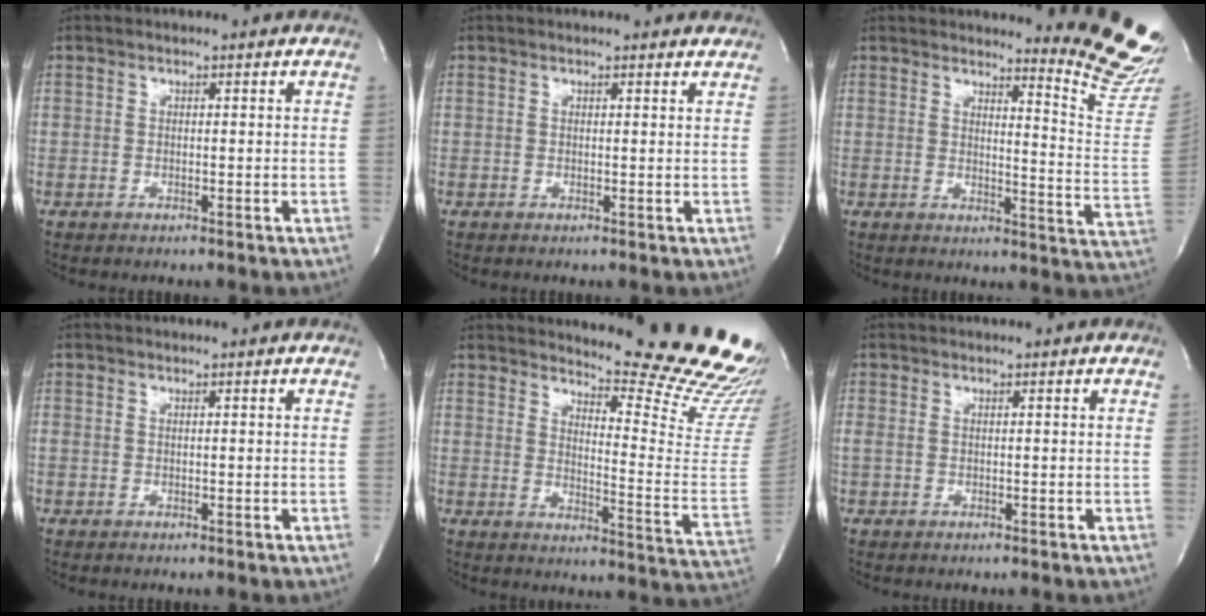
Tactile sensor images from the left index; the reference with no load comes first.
{"total": 3.2, "force": [3.0, 0.7, 0.8], "torque": [-0.015, 0.002, 0.022]}
{"total": 11.9, "force": [11.6, -1.6, 2.4], "torque": [-0.023, -0.144, 0.117]}
{"total": 0.0}
{"total": 20.4, "force": [19.2, 0.7, 6.8], "torque": [-0.091, -0.157, 0.219]}
{"total": 0.7, "force": [0.2, 0.1, 0.6], "torque": [-0.029, 0.015, 0.008]}